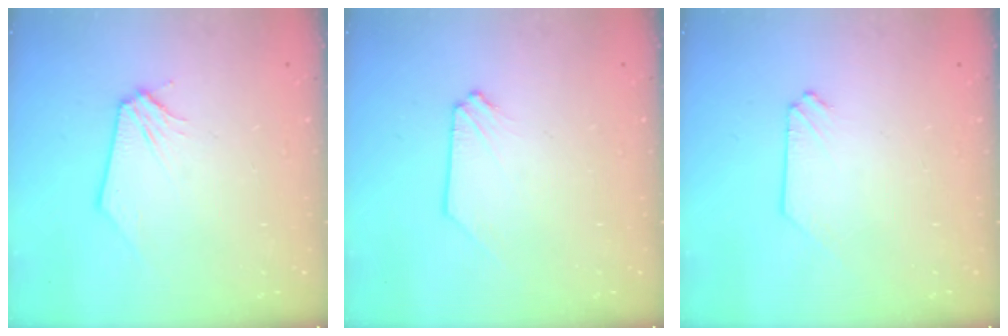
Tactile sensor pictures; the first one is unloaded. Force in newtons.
{"total": 0.0}
{"total": 0.0}